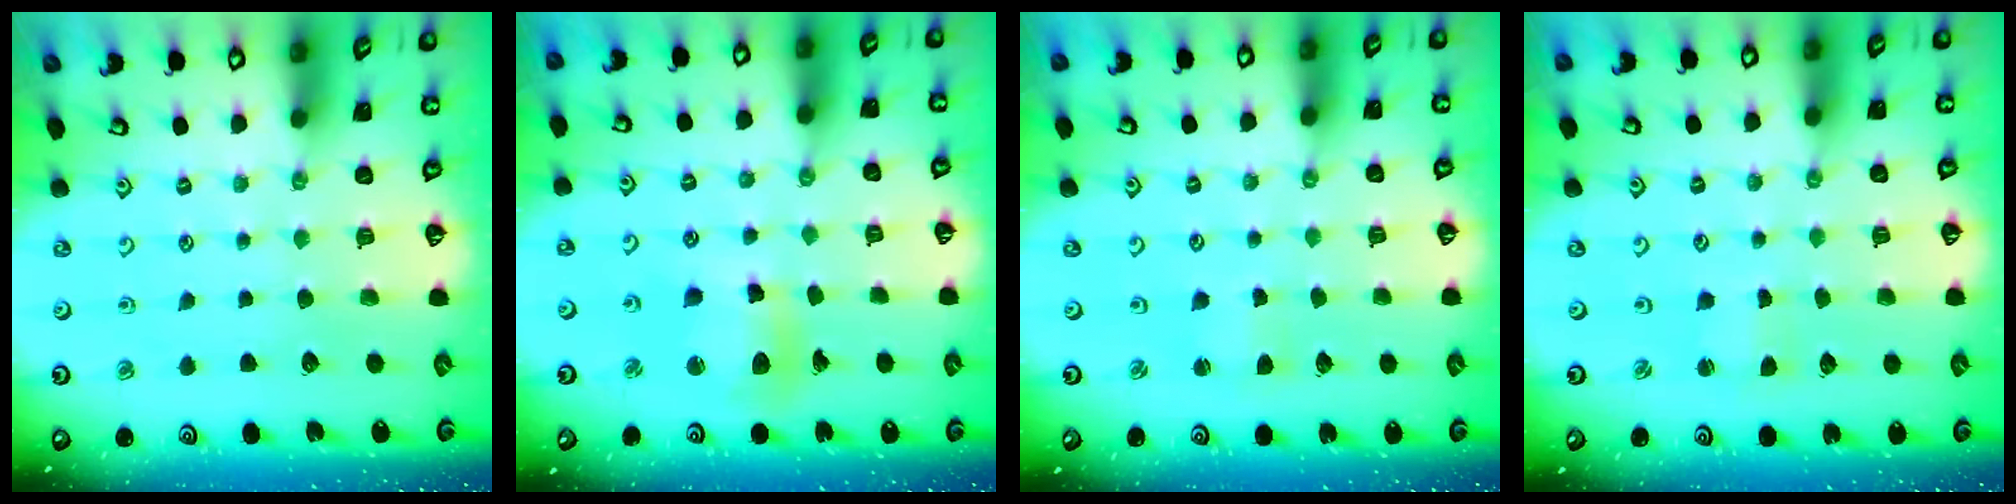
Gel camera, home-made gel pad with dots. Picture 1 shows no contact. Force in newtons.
{"total": 11.3, "press": 11.1, "slide": 2.2}
{"total": 2.1, "press": 2.1, "slide": 0.2}
{"total": 0.7, "press": 0.7, "slide": 0.1}